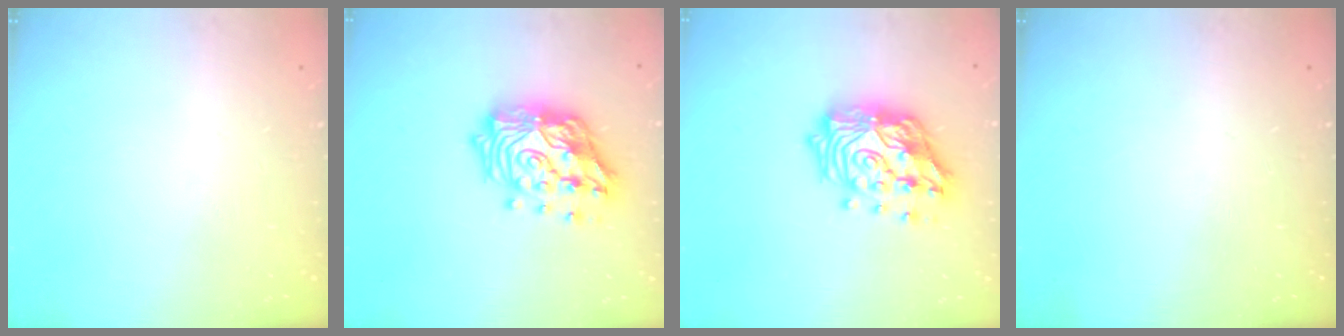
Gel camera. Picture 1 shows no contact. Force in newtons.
{"total": 18.5, "press": 18.4, "slide": 2.2}
{"total": 18.5, "press": 18.4, "slide": 2.2}
{"total": 0.0}